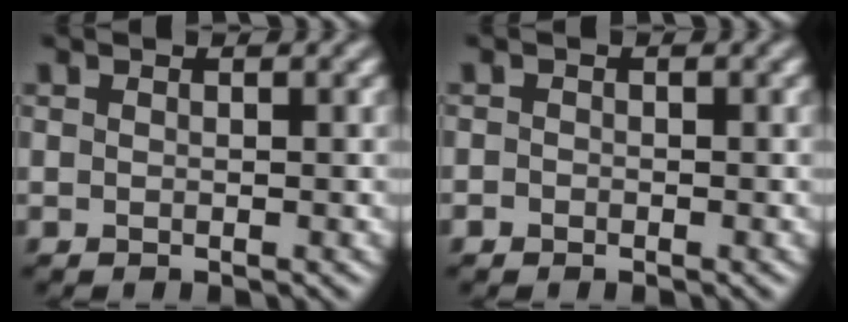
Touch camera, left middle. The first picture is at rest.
{"total": 0.6, "force": [-0.3, 0.5, 0.1], "torque": [0.001, -0.003, -0.007]}